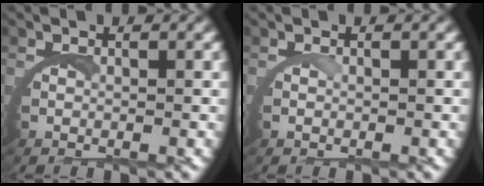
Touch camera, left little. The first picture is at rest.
{"total": 0.5, "force": [0.4, -0.3, 0.1], "torque": [-0.012, -0.005, 0.009]}